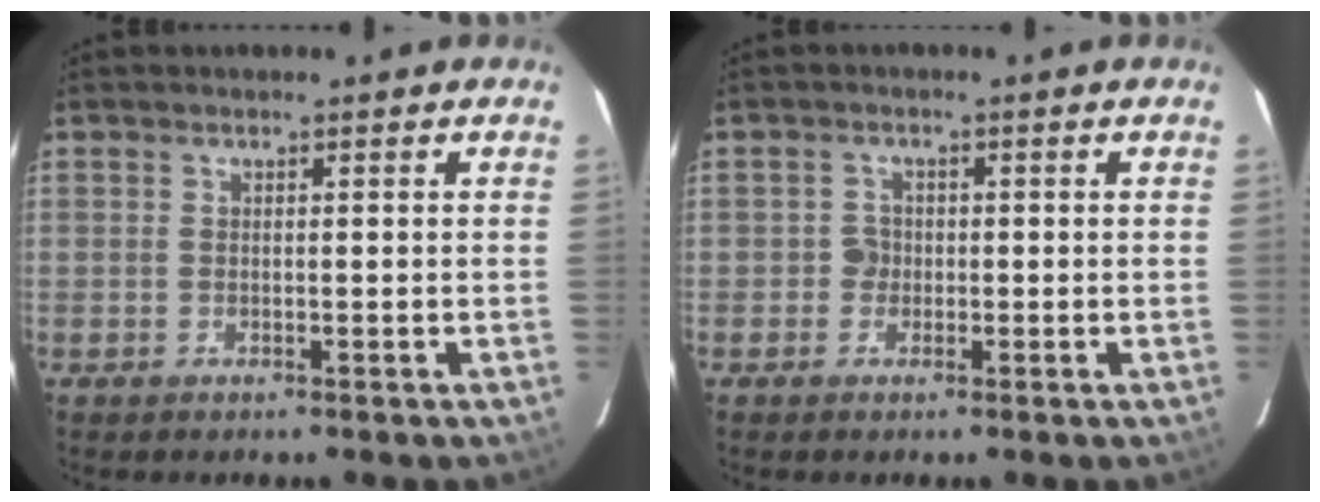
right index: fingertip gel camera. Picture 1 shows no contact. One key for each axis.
{"total": 1.8, "fx": -0.6, "fy": 1.7, "fz": 0.0, "tx": 0.001, "ty": 0.007, "tz": -0.010}